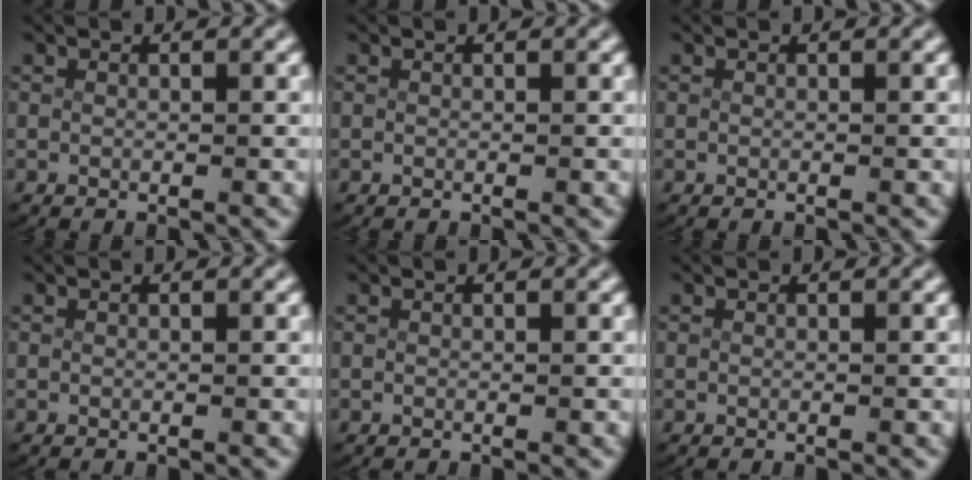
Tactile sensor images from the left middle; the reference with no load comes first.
{"total": 0.0}
{"total": 0.0}
{"total": 0.0}
{"total": 0.0}
{"total": 0.0}